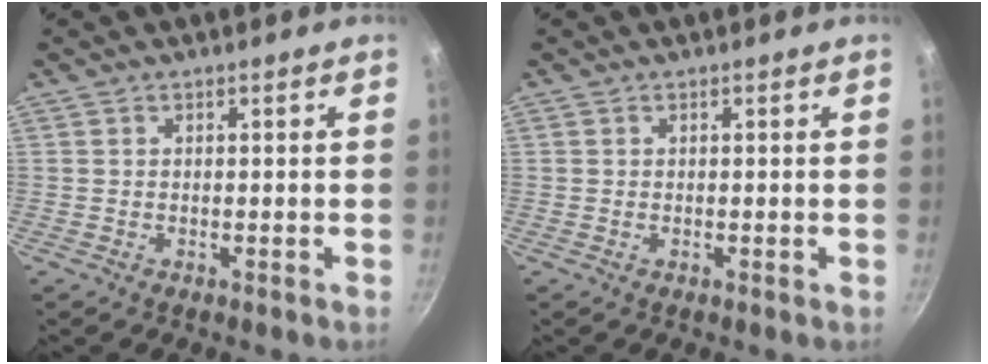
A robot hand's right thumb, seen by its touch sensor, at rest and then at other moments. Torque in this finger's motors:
{"motor_torque": [2.83, 2.18, 0.33, -0.04, -0.04]}